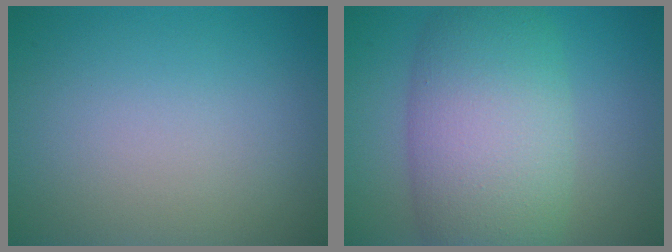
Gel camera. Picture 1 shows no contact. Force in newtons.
{"total": 9.7, "press": 9.7, "slide": 0.7}